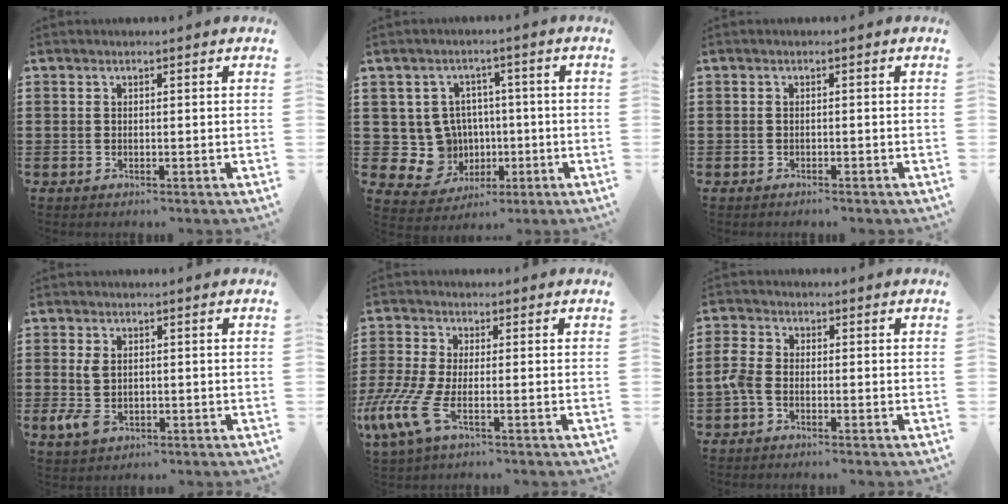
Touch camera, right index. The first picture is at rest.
{"total": 7.7, "force": [-0.1, 7.3, 2.4], "torque": [-0.088, 0.000, 0.005]}
{"total": 0.7, "force": [-0.6, -0.1, 0.2], "torque": [-0.005, -0.004, -0.012]}
{"total": 4.0, "force": [-0.3, 2.4, 3.2], "torque": [-0.089, -0.006, -0.012]}
{"total": 7.9, "force": [-3.0, 2.4, 6.9], "torque": [-0.180, -0.022, -0.059]}
{"total": 3.0, "force": [-1.5, 1.4, 2.2], "torque": [-0.068, -0.005, -0.036]}